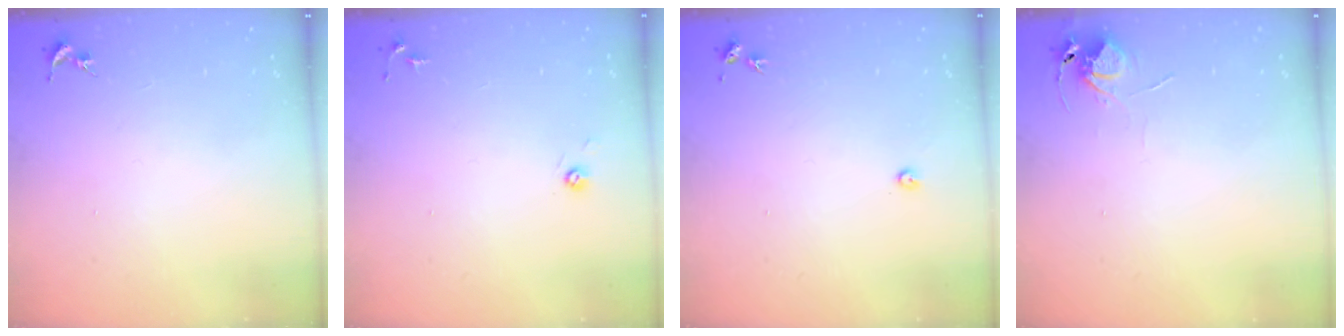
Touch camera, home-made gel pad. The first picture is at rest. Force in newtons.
{"total": 3.1, "press": 3.0, "slide": 0.8}
{"total": 2.4, "press": 2.4, "slide": 0.3}
{"total": 5.7, "press": 5.7, "slide": 0.3}